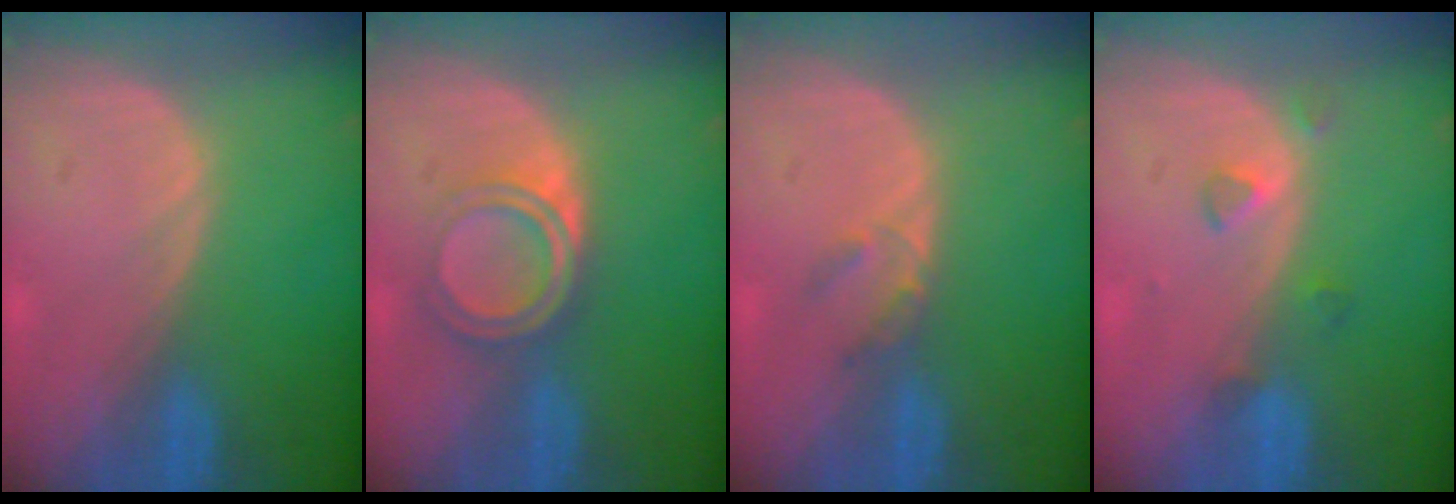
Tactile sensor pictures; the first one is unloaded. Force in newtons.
{"total": 4.9, "press": 4.8, "slide": 1.4}
{"total": 2.3, "press": 2.0, "slide": 1.1}
{"total": 2.5, "press": 2.3, "slide": 0.9}